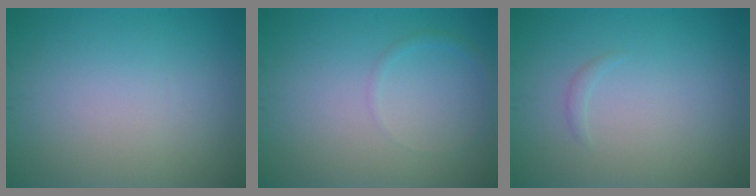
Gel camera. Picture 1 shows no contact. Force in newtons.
{"total": 0.7, "press": 0.7, "slide": 0.1}
{"total": 0.6, "press": 0.5, "slide": 0.1}